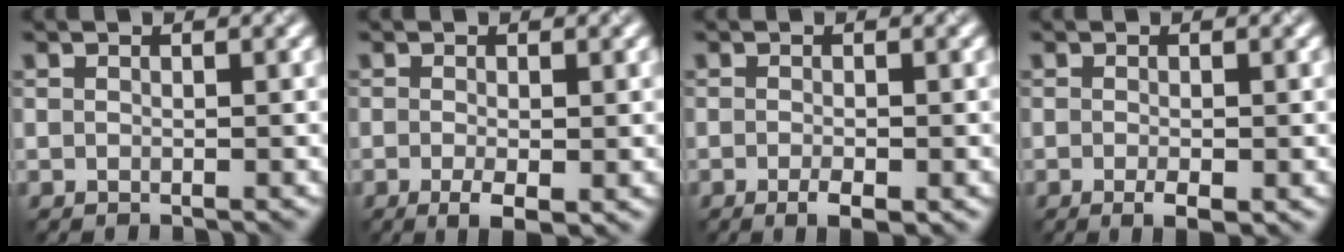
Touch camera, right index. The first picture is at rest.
{"total": 2.4, "force": [-0.8, 0.7, 2.2], "torque": [-0.041, -0.009, -0.013]}
{"total": 2.0, "force": [-0.9, 0.5, 1.7], "torque": [-0.028, -0.003, -0.014]}
{"total": 1.8, "force": [-0.7, 0.4, 1.6], "torque": [-0.027, -0.006, -0.009]}